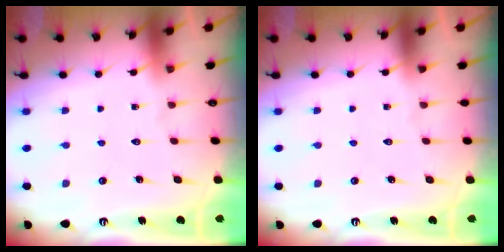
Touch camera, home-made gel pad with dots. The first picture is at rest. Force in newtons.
{"total": 0.0}